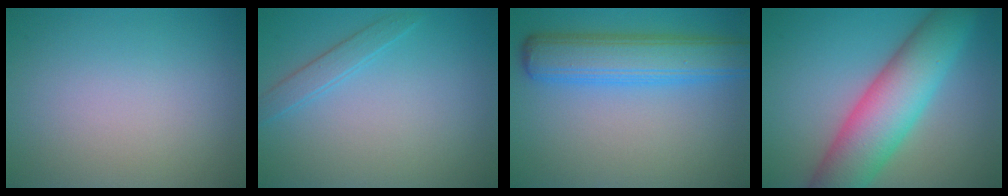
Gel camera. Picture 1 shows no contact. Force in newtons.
{"total": 1.6, "press": 1.6, "slide": 0.1}
{"total": 6.5, "press": 6.5, "slide": 0.1}
{"total": 9.4, "press": 9.4, "slide": 0.2}